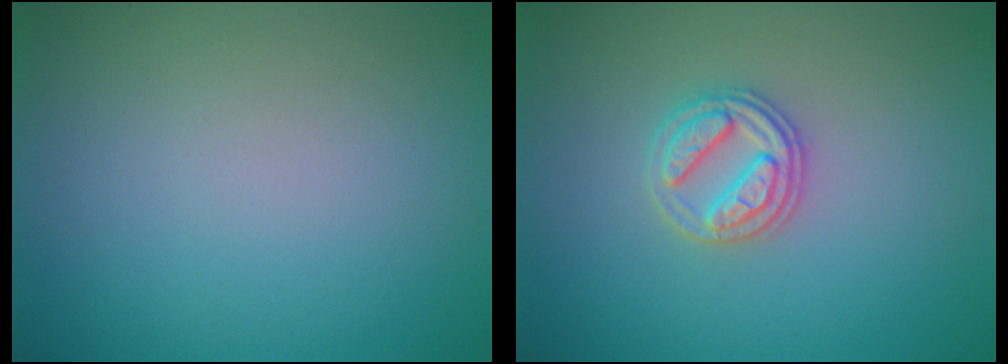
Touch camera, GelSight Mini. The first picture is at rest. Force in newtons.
{"total": 2.7, "press": 2.7, "slide": 0.5}